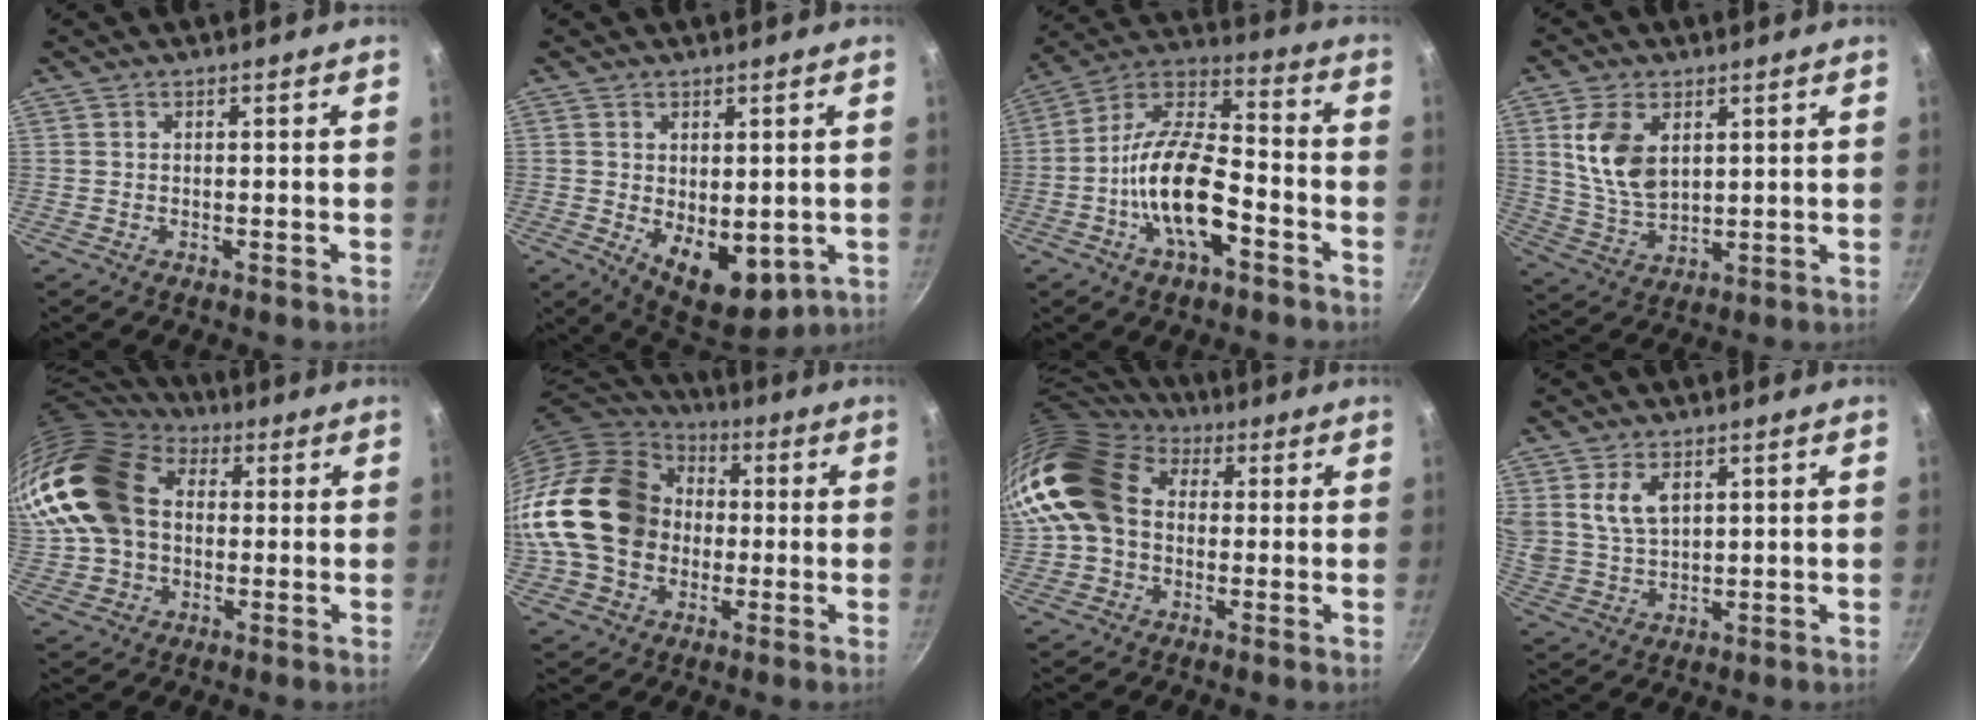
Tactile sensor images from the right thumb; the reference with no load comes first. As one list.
[{"total": 10.6, "force": [-1.2, 6.4, 8.3], "torque": [-0.097, -0.020, -0.002]}, {"total": 17.0, "force": [-6.1, 7.6, 14.0], "torque": [-0.238, 0.045, -0.124]}, {"total": 10.6, "force": [3.3, 6.5, 7.8], "torque": [-0.140, -0.024, 0.072]}, {"total": 21.4, "force": [3.0, 16.0, 13.9], "torque": [-0.279, 0.038, 0.050]}, {"total": 22.7, "force": [0.0, 18.1, 13.6], "torque": [-0.242, 0.043, 0.002]}, {"total": 17.2, "force": [1.8, 13.3, 10.7], "torque": [-0.195, 0.035, 0.023]}, {"total": 7.2, "force": [2.9, 4.5, 4.8], "torque": [-0.079, -0.017, 0.063]}]